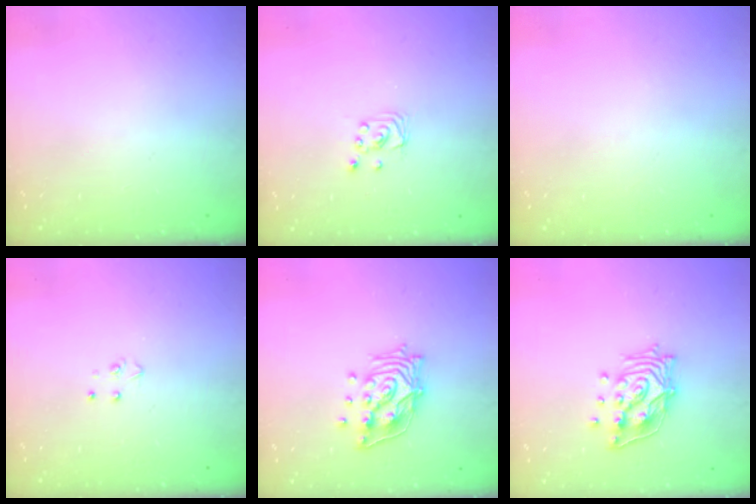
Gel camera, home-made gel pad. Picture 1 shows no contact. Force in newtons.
{"total": 2.2, "press": 2.2, "slide": 0.2}
{"total": 0.0}
{"total": 3.6, "press": 3.6, "slide": 0.4}
{"total": 13.2, "press": 13.2, "slide": 1.3}
{"total": 13.2, "press": 13.2, "slide": 1.3}